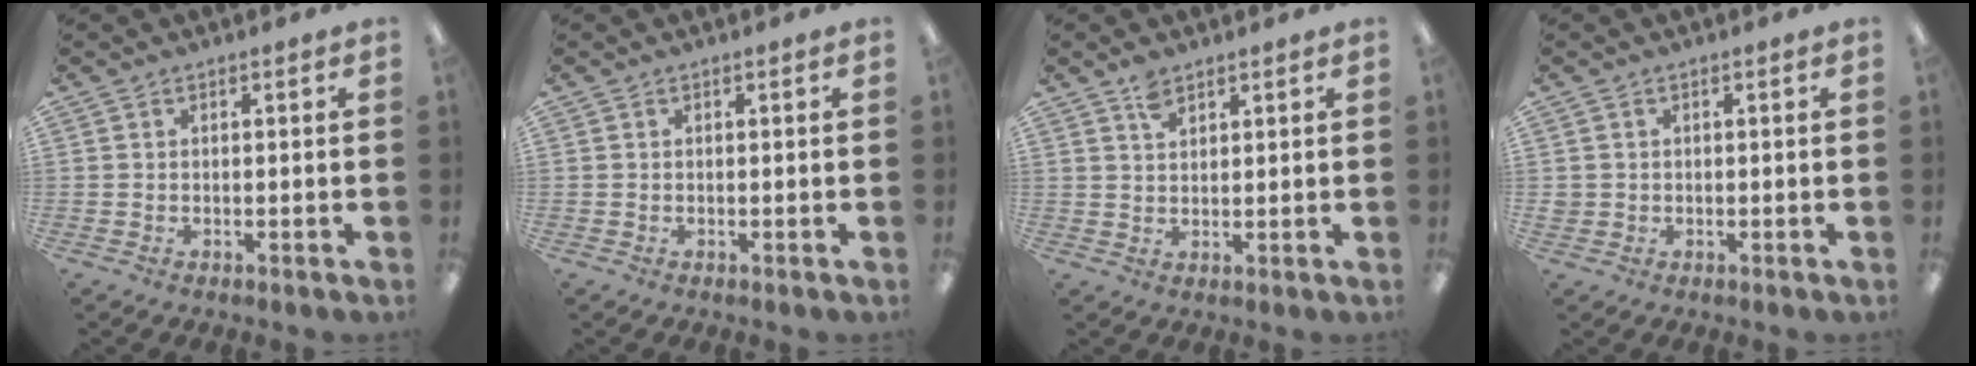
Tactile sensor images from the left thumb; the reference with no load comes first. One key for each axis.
{"total": 0.0}
{"total": 3.4, "fx": 2.6, "fy": 1.7, "fz": 1.5, "tx": -0.028, "ty": -0.005, "tz": 0.047}
{"total": 1.5, "fx": 0.1, "fy": 1.4, "fz": 0.3, "tx": -0.007, "ty": 0.003, "tz": 0.001}